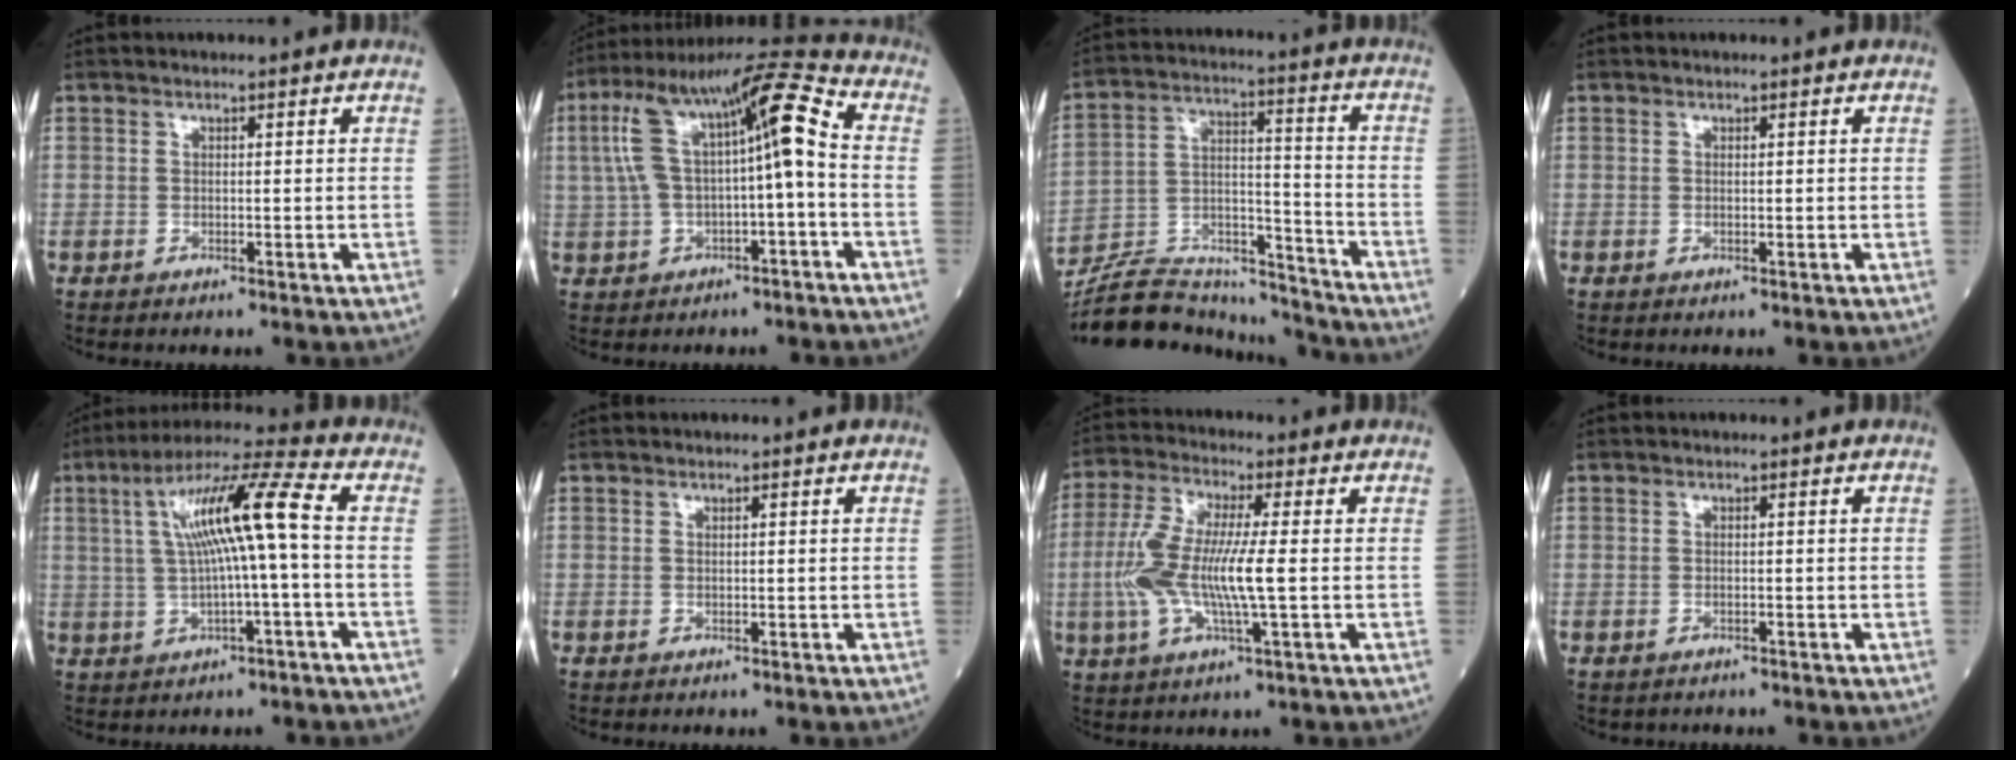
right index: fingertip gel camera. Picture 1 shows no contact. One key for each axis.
{"total": 15.2, "fx": 1.7, "fy": 3.4, "fz": 14.7, "tx": -0.271, "ty": 0.064, "tz": 0.027}
{"total": 19.9, "fx": -18.7, "fy": 3.9, "fz": 5.4, "tx": -0.132, "ty": 0.023, "tz": -0.311}
{"total": 0.0}
{"total": 12.5, "fx": 1.3, "fy": 0.7, "fz": 12.4, "tx": -0.226, "ty": 0.029, "tz": 0.022}
{"total": 0.0}
{"total": 11.4, "fx": -0.9, "fy": 1.8, "fz": 11.2, "tx": -0.247, "ty": 0.003, "tz": -0.021}
{"total": 1.1, "fx": -0.7, "fy": 0.6, "fz": 0.5, "tx": -0.024, "ty": -0.002, "tz": -0.006}